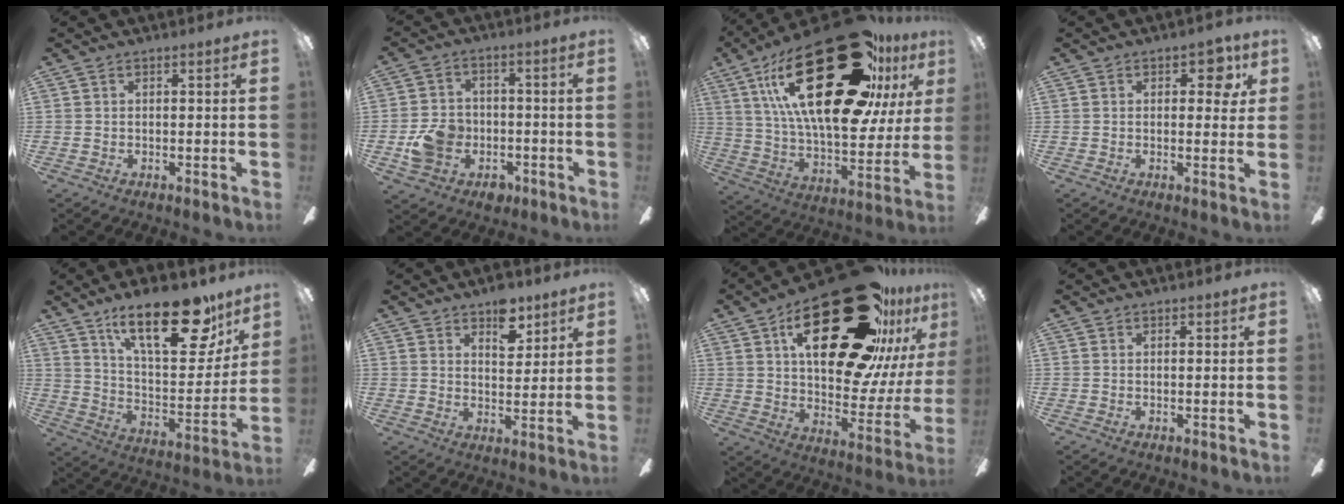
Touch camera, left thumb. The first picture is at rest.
{"total": 9.3, "force": [-2.7, 7.8, 4.3], "torque": [-0.096, 0.027, -0.044]}
{"total": 40.7, "force": [18.4, 16.3, 32.4], "torque": [-0.531, -0.114, 0.321]}
{"total": 5.7, "force": [2.3, 3.0, 4.3], "torque": [-0.048, -0.002, 0.033]}
{"total": 24.9, "force": [16.1, 9.3, 16.6], "torque": [-0.246, -0.095, 0.268]}
{"total": 7.7, "force": [5.2, 4.0, 4.1], "torque": [-0.038, -0.023, 0.086]}
{"total": 37.9, "force": [19.1, 17.1, 27.9], "torque": [-0.370, -0.116, 0.346]}
{"total": 0.0}